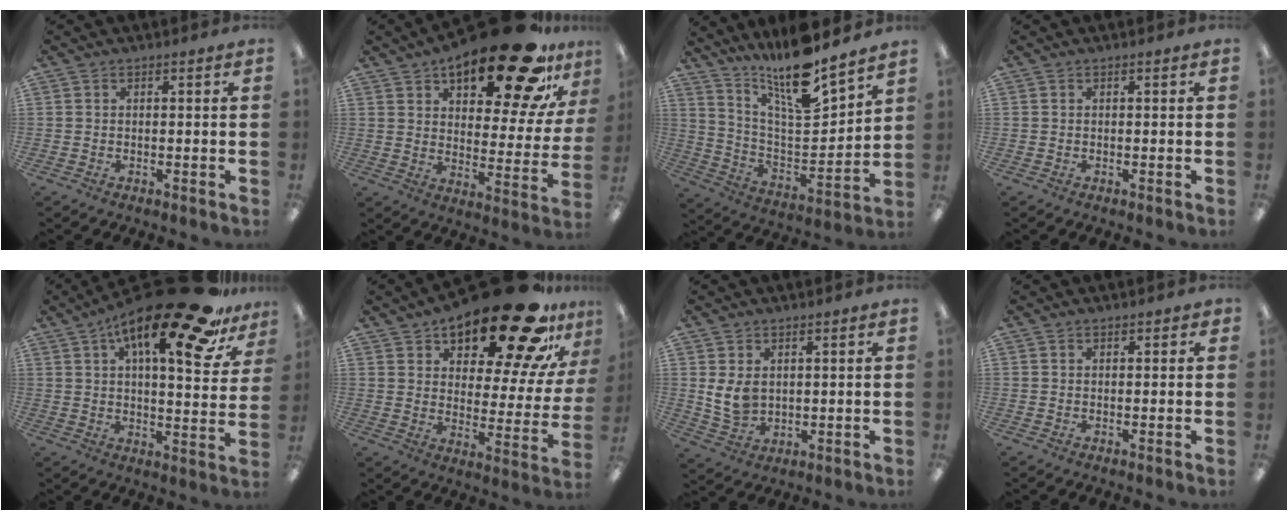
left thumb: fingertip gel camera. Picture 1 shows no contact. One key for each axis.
{"total": 24.4, "fx": 17.5, "fy": 8.1, "fz": 15.0, "tx": -0.207, "ty": -0.113, "tz": 0.280}
{"total": 16.4, "fx": 13.9, "fy": 2.2, "fz": 8.3, "tx": -0.165, "ty": -0.103, "tz": 0.236}
{"total": 0.0}
{"total": 22.8, "fx": 14.0, "fy": 6.3, "fz": 16.9, "tx": -0.257, "ty": -0.079, "tz": 0.220}
{"total": 26.0, "fx": 19.7, "fy": 8.8, "fz": 14.5, "tx": -0.200, "ty": -0.132, "tz": 0.321}
{"total": 6.3, "fx": 2.0, "fy": 4.5, "fz": 3.9, "tx": -0.092, "ty": -0.009, "tz": 0.037}
{"total": 0.9, "fx": 0.6, "fy": 0.6, "fz": 0.3, "tx": 0.001, "ty": -0.001, "tz": 0.009}